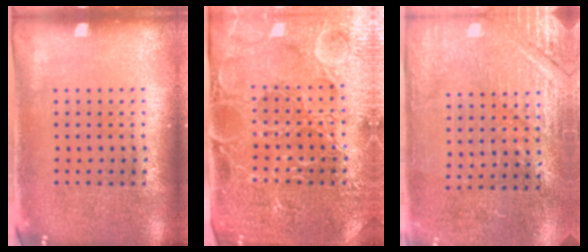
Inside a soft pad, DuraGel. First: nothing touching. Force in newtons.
{"total": 4.8, "press": 4.5, "slide": 1.6}
{"total": 2.9, "press": 2.9, "slide": 0.4}